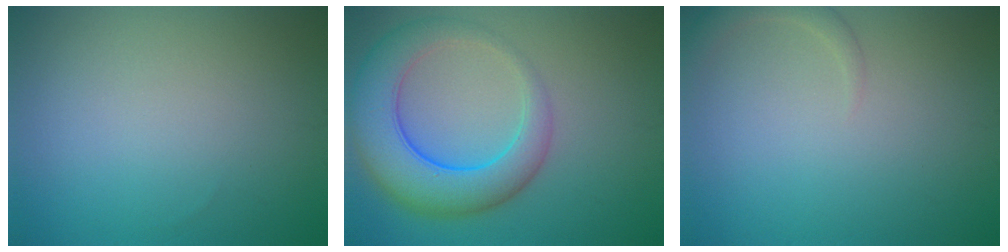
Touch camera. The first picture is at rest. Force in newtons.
{"total": 8.2, "press": 8.2, "slide": 0.3}
{"total": 1.5, "press": 1.5, "slide": 0.1}